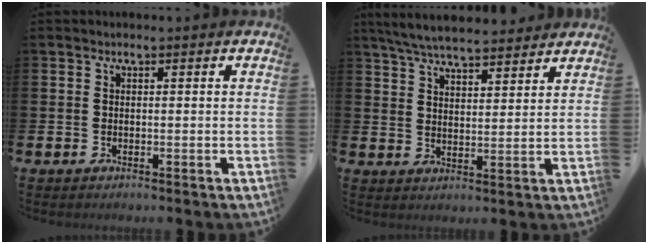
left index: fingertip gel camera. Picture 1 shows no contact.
{"total": 6.4, "force": [6.1, 0.9, 1.6], "torque": [-0.056, -0.024, 0.112]}